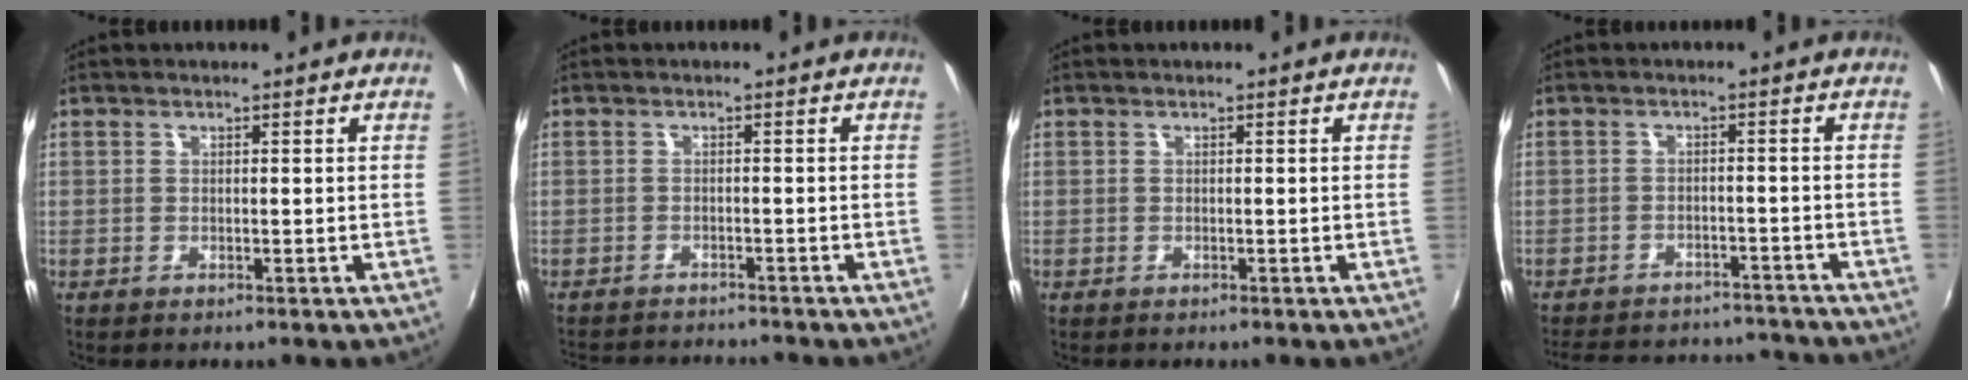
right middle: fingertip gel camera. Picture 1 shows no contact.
{"total": 7.7, "force": [-7.3, 1.2, 2.1], "torque": [-0.057, -0.010, -0.109]}
{"total": 0.0}
{"total": 18.4, "force": [-16.1, 6.4, 6.1], "torque": [-0.136, 0.023, -0.203]}